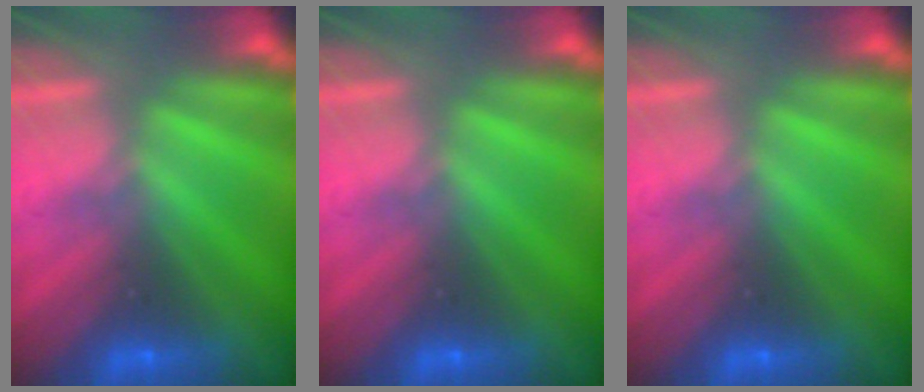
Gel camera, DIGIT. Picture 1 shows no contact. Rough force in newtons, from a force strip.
{"total": 0.0}
{"total": 0.0}